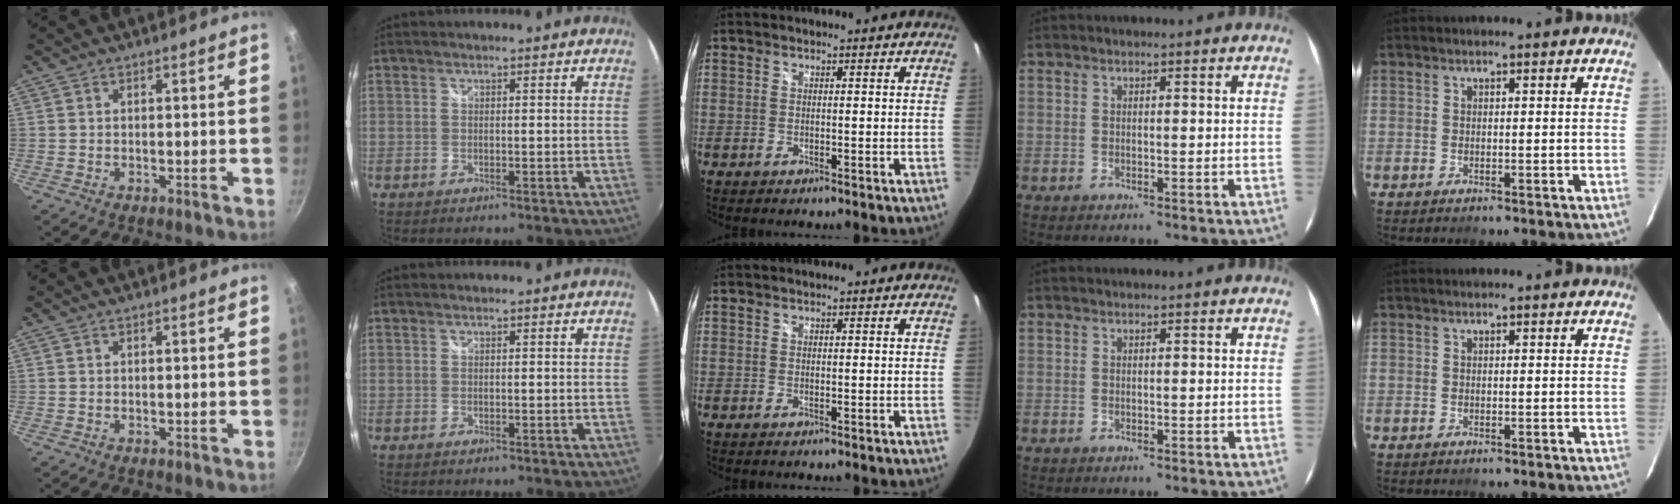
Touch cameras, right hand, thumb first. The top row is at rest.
{}